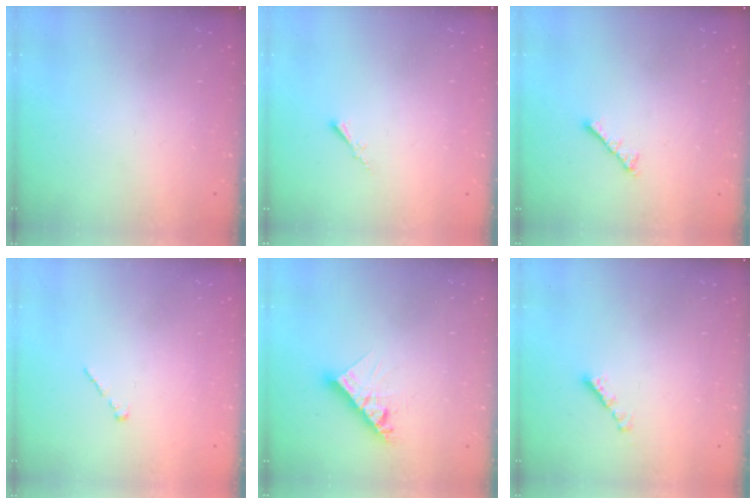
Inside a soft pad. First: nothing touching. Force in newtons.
{"total": 0.0}
{"total": 3.4, "press": 3.4, "slide": 0.6}
{"total": 1.0, "press": 0.8, "slide": 0.5}
{"total": 8.7, "press": 8.7, "slide": 0.8}
{"total": 2.3, "press": 2.2, "slide": 0.4}